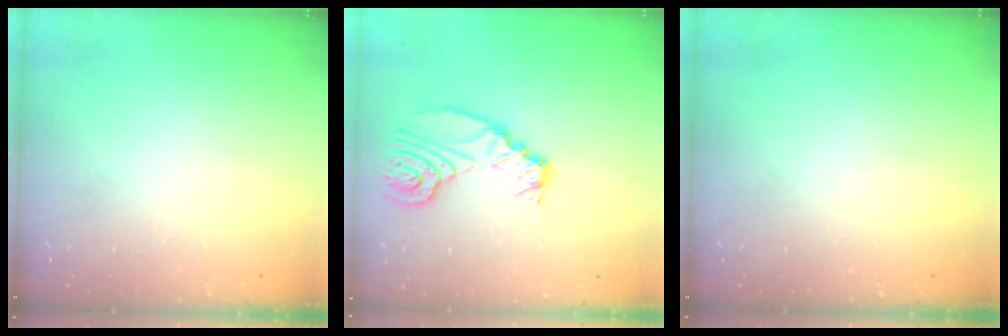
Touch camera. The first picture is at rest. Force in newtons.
{"total": 11.2, "press": 11.1, "slide": 1.3}
{"total": 0.0}